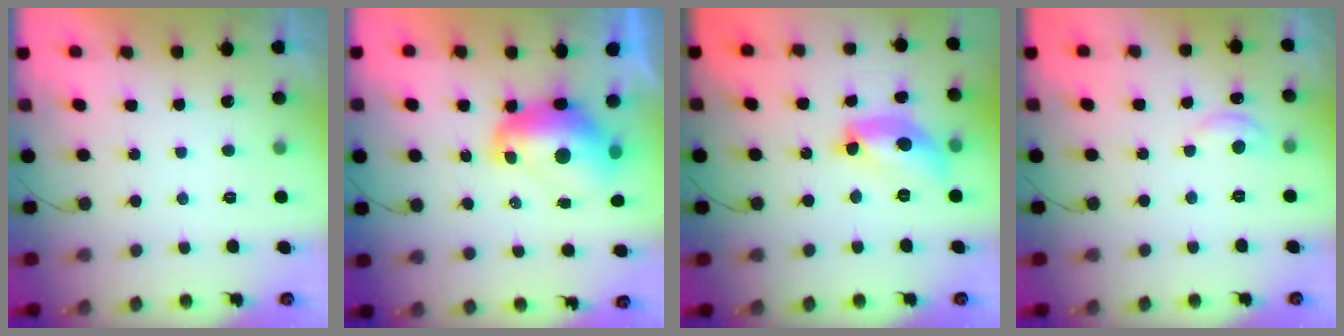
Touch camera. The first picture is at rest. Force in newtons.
{"total": 12.0, "press": 11.9, "slide": 1.2}
{"total": 15.7, "press": 15.7, "slide": 0.7}
{"total": 4.6, "press": 4.6, "slide": 0.5}